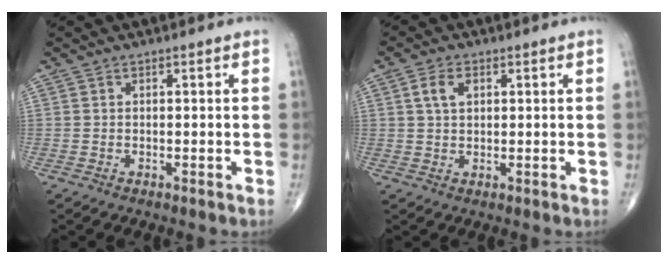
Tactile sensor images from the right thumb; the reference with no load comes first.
{"total": 3.7, "force": [1.2, 2.3, 2.6], "torque": [-0.048, 0.001, 0.022]}